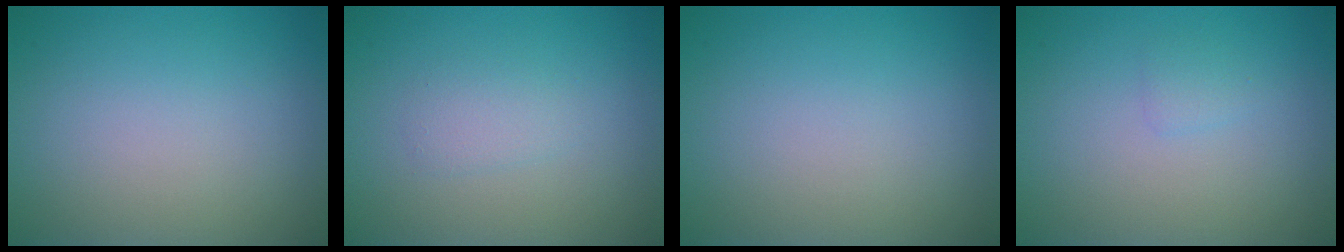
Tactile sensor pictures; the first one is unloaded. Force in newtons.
{"total": 1.3, "press": 1.3, "slide": 0.0}
{"total": 0.0}
{"total": 0.8, "press": 0.8, "slide": 0.1}